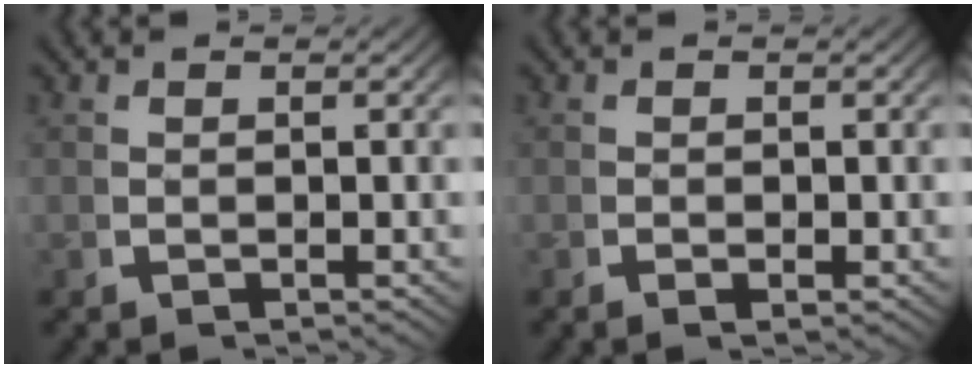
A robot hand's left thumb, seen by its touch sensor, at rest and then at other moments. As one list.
[{"total": 0.6, "force": [-0.2, 0.3, 0.5], "torque": [-0.009, -0.003, -0.005]}]